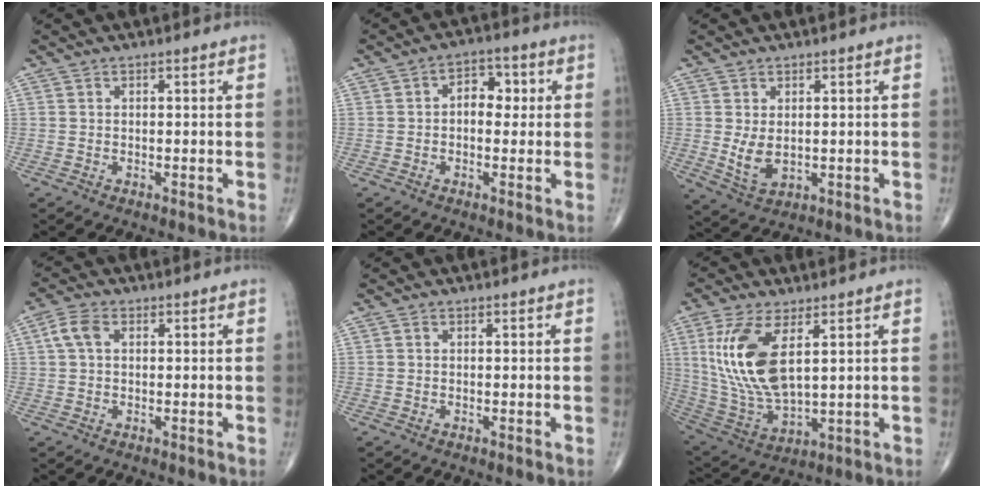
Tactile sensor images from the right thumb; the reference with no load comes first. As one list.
[{"total": 5.5, "force": [0.5, 3.8, 4.0], "torque": [-0.031, 0.015, -0.001]}, {"total": 4.8, "force": [0.3, 2.9, 3.8], "torque": [-0.066, -0.011, 0.018]}, {"total": 4.0, "force": [0.9, 2.5, 2.9], "torque": [-0.068, 0.012, 0.015]}, {"total": 0.0}, {"total": 16.0, "force": [4.5, 7.0, 13.6], "torque": [-0.289, -0.022, 0.102]}]